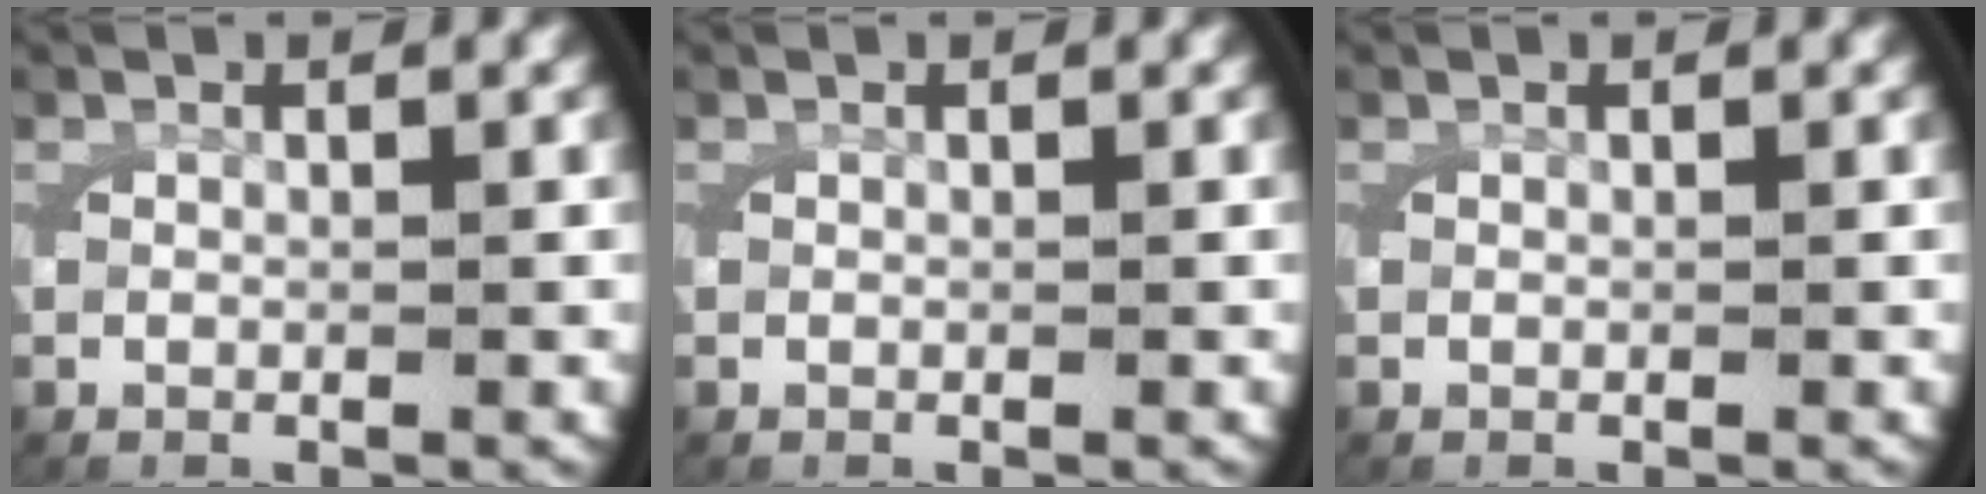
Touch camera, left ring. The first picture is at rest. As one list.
[{"total": 0.0}, {"total": 0.0}]